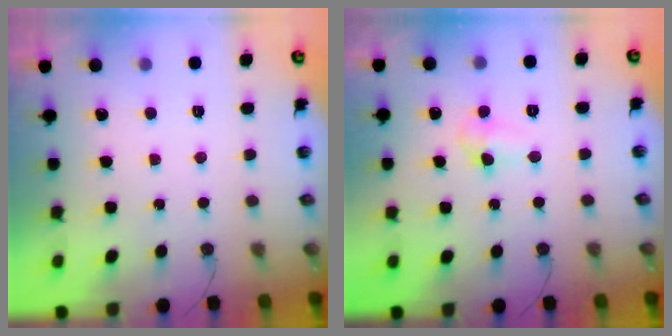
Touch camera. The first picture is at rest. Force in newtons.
{"total": 3.5, "press": 3.4, "slide": 0.8}